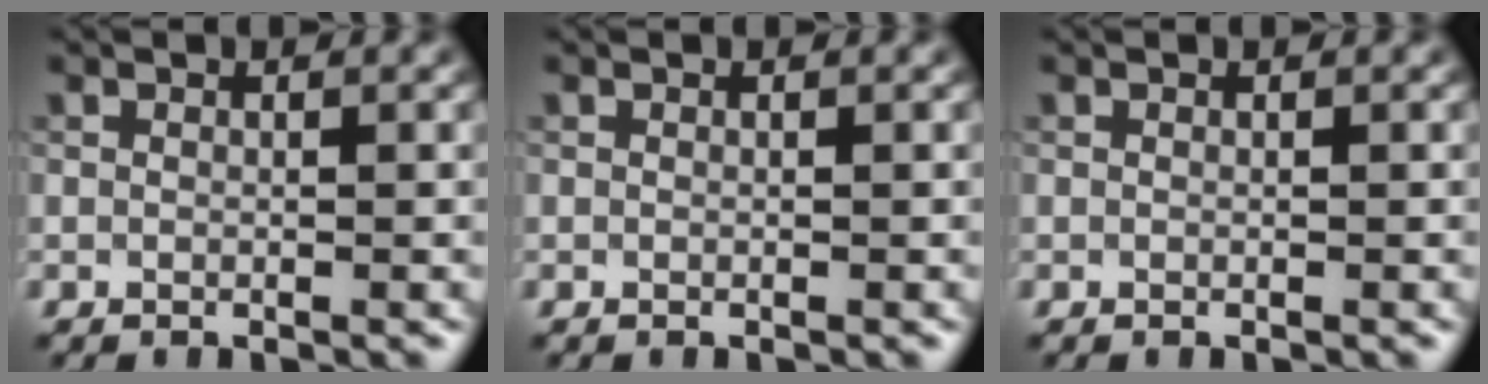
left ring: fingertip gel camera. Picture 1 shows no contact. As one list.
[{"total": 0.0}, {"total": 0.0}]